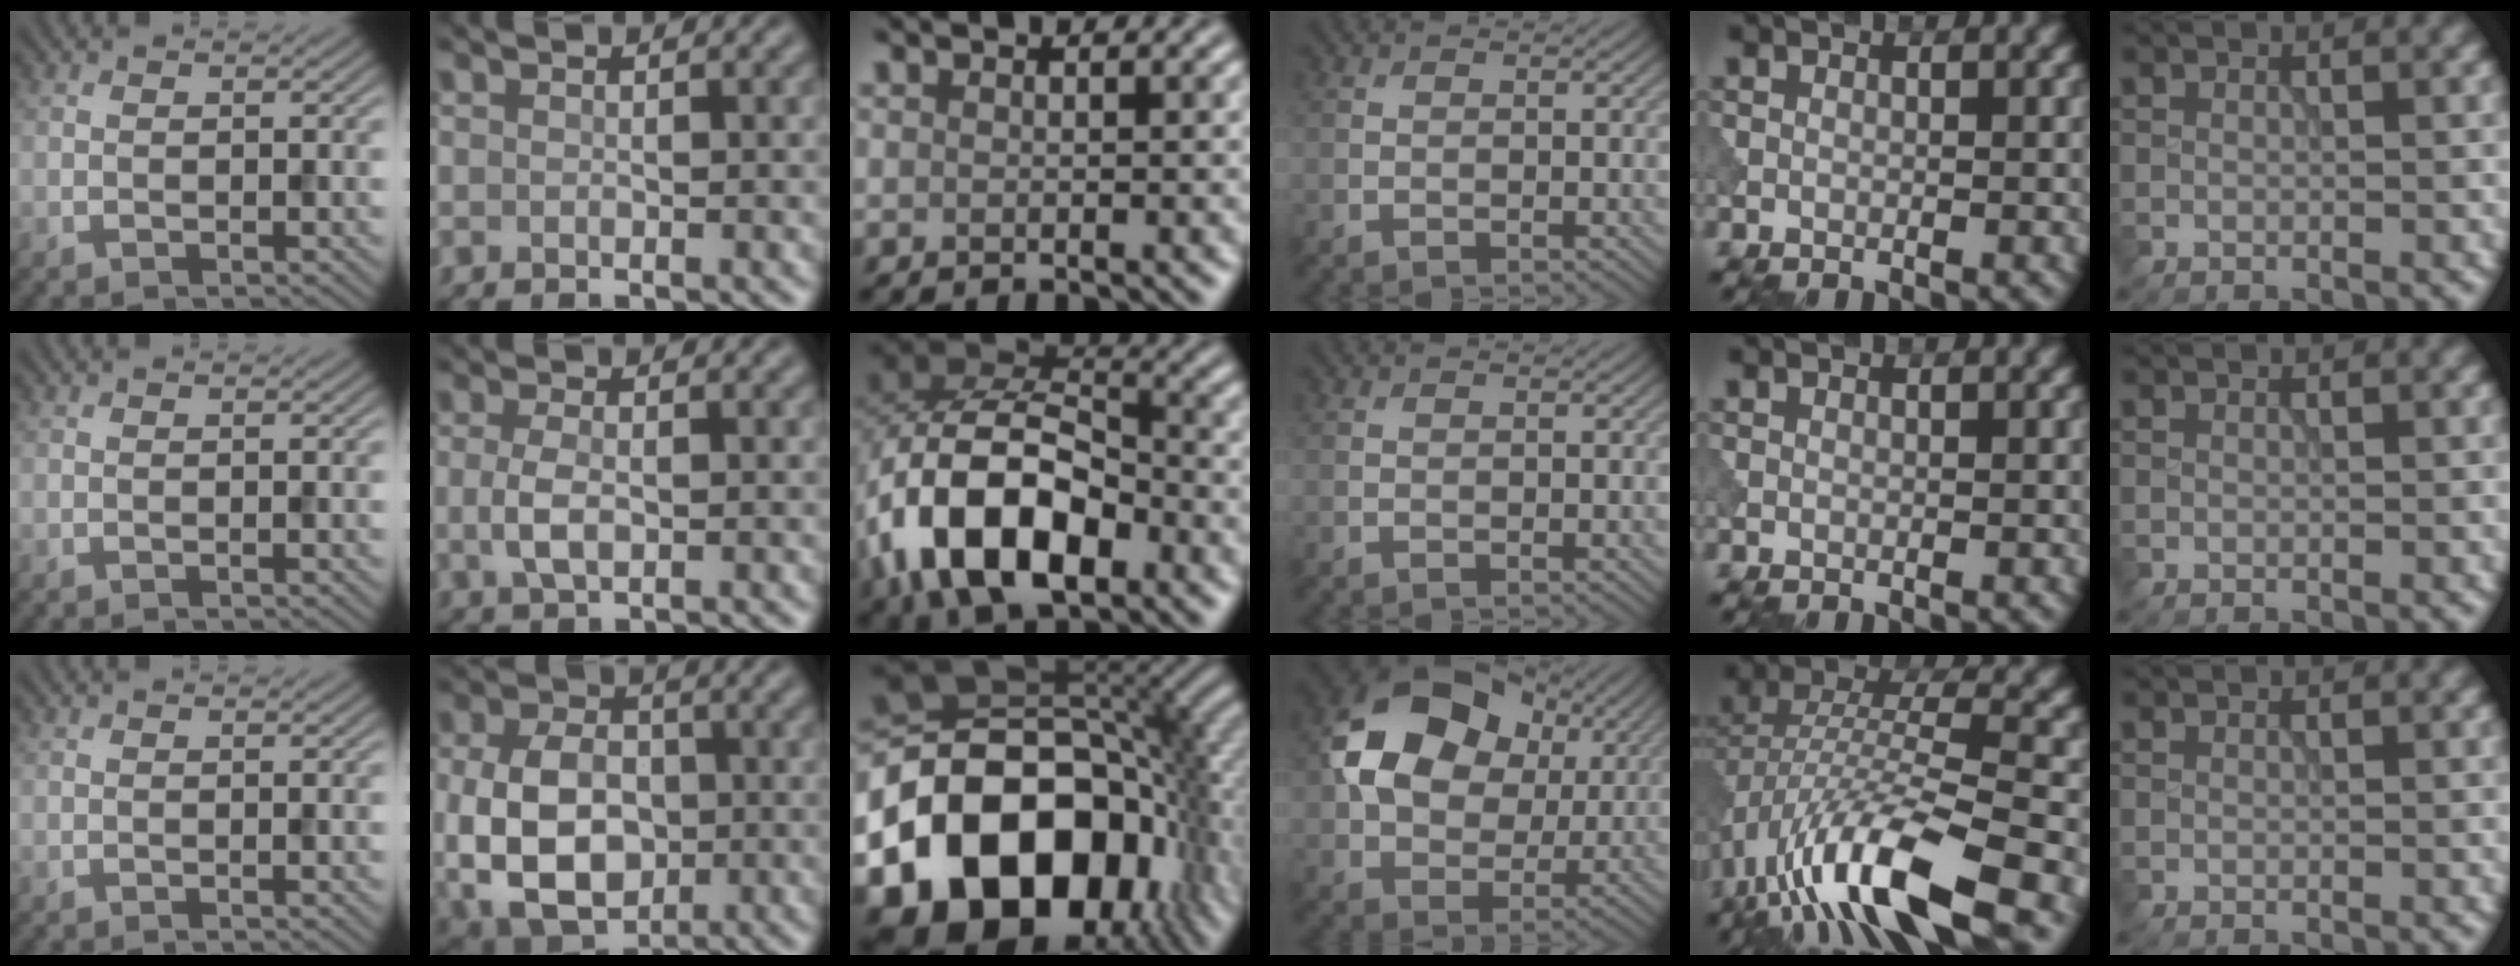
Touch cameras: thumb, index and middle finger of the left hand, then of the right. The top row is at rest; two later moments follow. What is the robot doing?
{"motion": "extract", "object": "peg toy"}